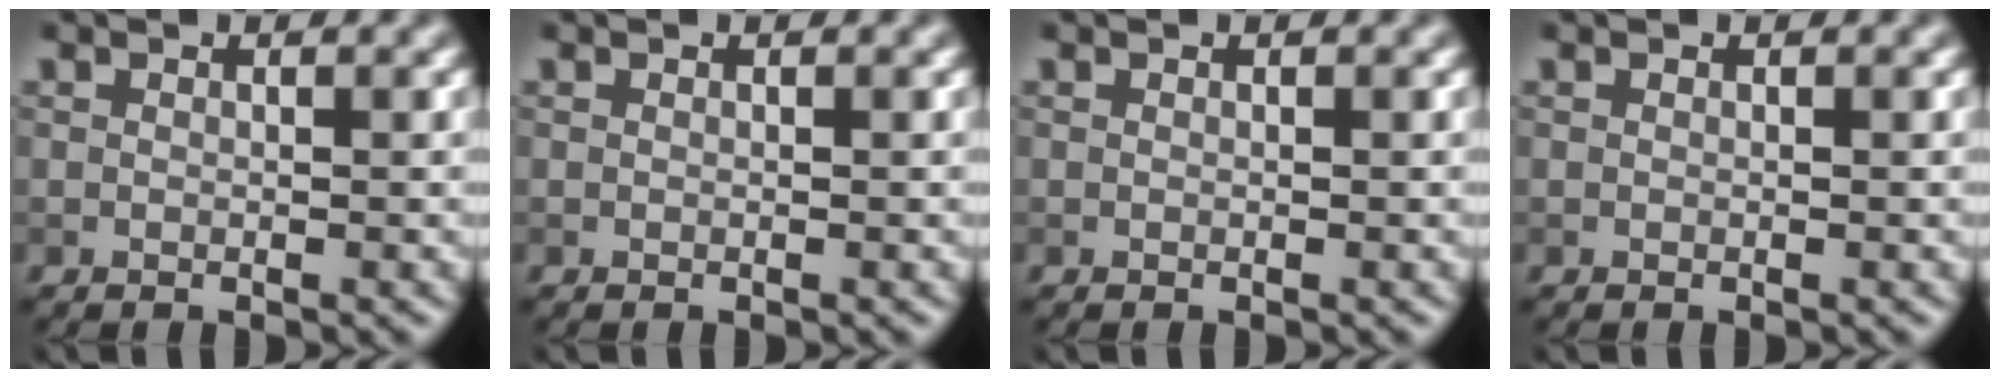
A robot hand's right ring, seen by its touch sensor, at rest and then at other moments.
{"total": 0.0}
{"total": 0.0}
{"total": 0.0}